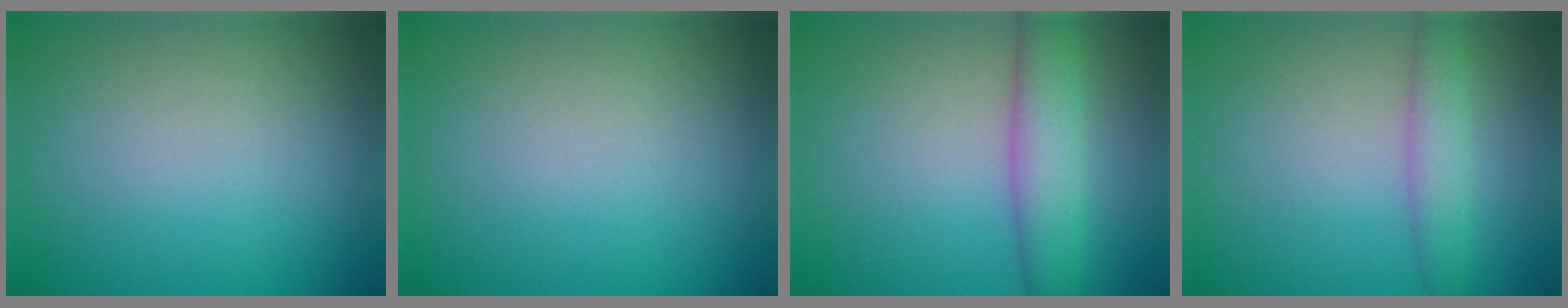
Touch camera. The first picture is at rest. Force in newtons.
{"total": 0.0}
{"total": 4.4, "press": 4.4, "slide": 0.1}
{"total": 2.7, "press": 2.7, "slide": 0.2}